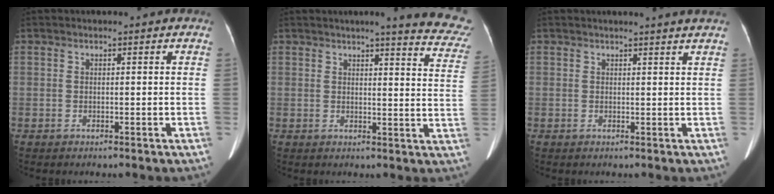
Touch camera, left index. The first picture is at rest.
{"total": 12.5, "force": [10.7, 0.9, 6.2], "torque": [-0.049, -0.056, 0.093]}
{"total": 3.3, "force": [3.0, -0.6, 1.1], "torque": [-0.016, 0.003, 0.025]}